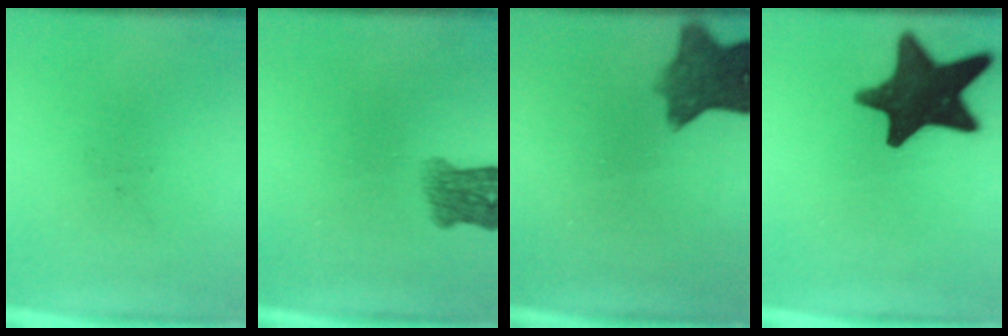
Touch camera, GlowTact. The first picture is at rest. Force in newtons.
{"total": 4.0}
{"total": 8.1}
{"total": 16.1}